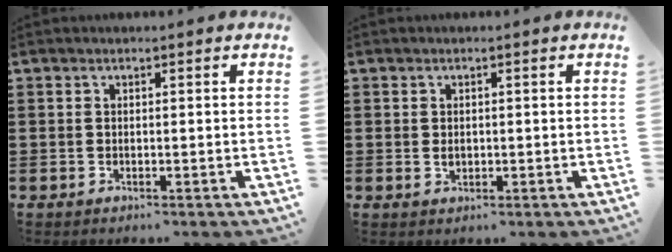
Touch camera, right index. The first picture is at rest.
{"total": 1.2, "force": [0.0, 0.8, 0.8], "torque": [-0.018, 0.005, -0.001]}